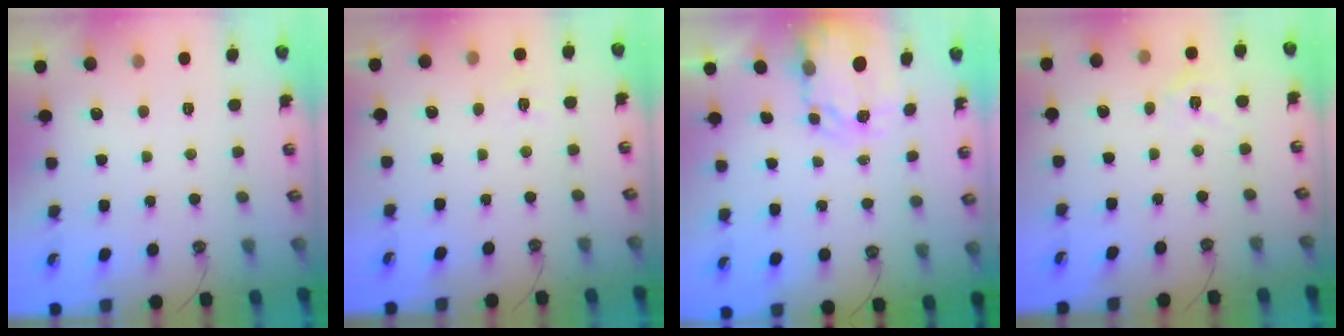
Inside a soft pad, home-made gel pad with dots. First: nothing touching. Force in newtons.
{"total": 5.0, "press": 4.9, "slide": 0.5}
{"total": 3.9, "press": 3.9, "slide": 0.4}
{"total": 6.6, "press": 6.5, "slide": 0.7}